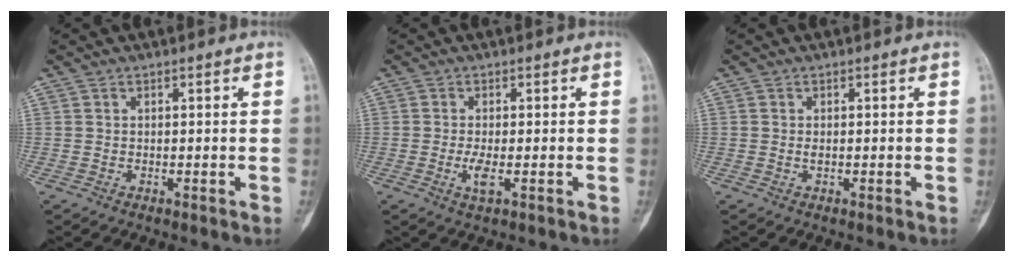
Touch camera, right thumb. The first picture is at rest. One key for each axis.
{"total": 2.9, "fx": -0.8, "fy": 0.8, "fz": 2.7, "tx": -0.062, "ty": -0.006, "tz": -0.015}
{"total": 0.6, "fx": 0.0, "fy": 0.2, "fz": 0.5, "tx": -0.010, "ty": 0.000, "tz": -0.001}